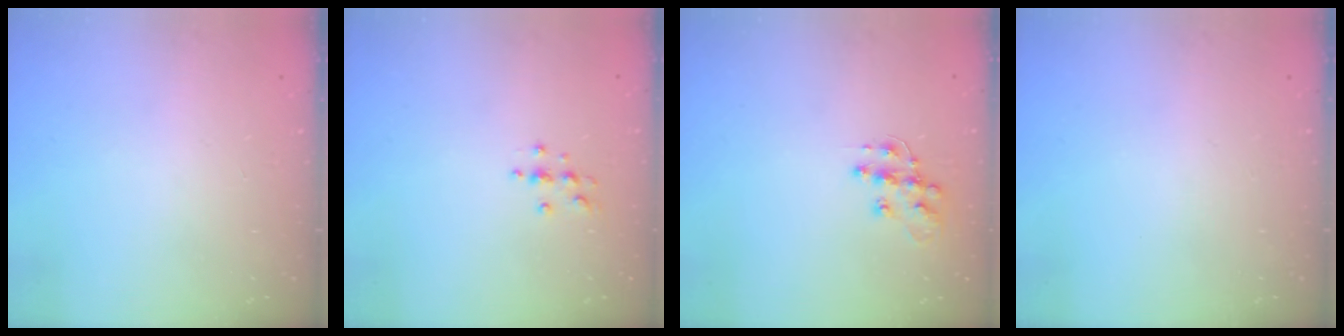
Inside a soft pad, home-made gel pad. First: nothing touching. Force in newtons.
{"total": 3.5, "press": 3.4, "slide": 0.5}
{"total": 10.7, "press": 10.7, "slide": 0.7}
{"total": 0.0}